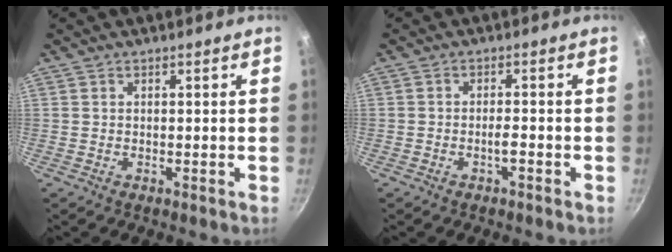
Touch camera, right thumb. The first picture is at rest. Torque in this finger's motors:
{"motor_torque": [4.18, 0.83, 1.14, -1.64, 0.18]}